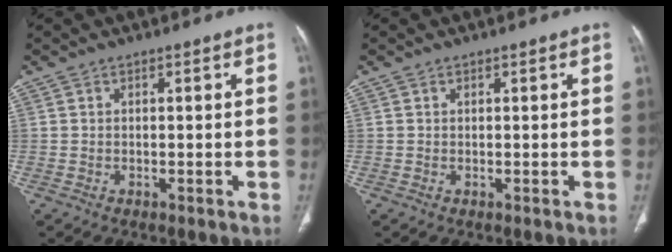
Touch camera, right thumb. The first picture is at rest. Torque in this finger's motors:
{"motor_torque": [2.40, 2.61, 0.14, 0.07, 0.04]}